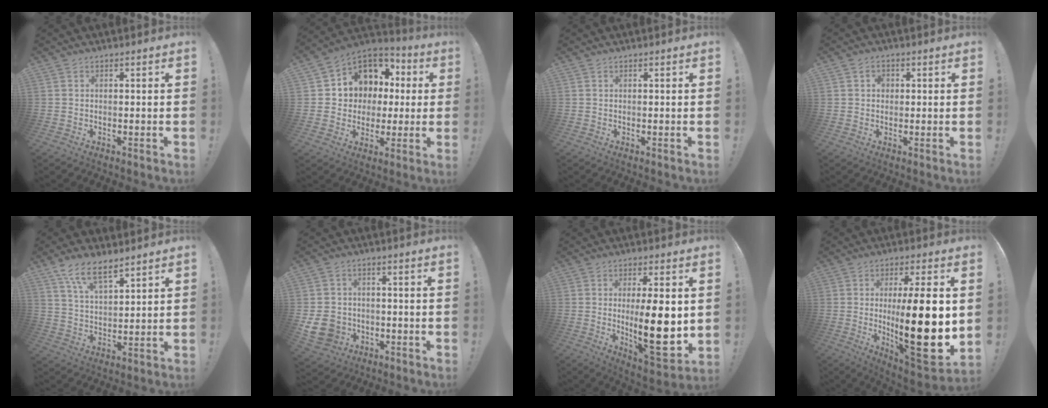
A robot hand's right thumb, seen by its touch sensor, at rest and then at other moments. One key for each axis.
{"total": 10.4, "fx": 2.6, "fy": 9.6, "fz": 2.9, "tx": -0.044, "ty": -0.022, "tz": 0.068}
{"total": 0.0}
{"total": 2.3, "fx": 0.3, "fy": 2.1, "fz": 0.9, "tx": -0.003, "ty": 0.000, "tz": 0.002}
{"total": 9.7, "fx": 7.1, "fy": 3.6, "fz": 5.5, "tx": -0.107, "ty": -0.034, "tz": 0.136}
{"total": 10.0, "fx": -2.9, "fy": 8.4, "fz": 4.6, "tx": -0.091, "ty": 0.013, "tz": -0.052}
{"total": 17.5, "fx": 0.2, "fy": 5.1, "fz": 16.8, "tx": -0.253, "ty": -0.028, "tz": 0.004}
{"total": 23.6, "fx": -0.1, "fy": 5.6, "fz": 23.0, "tx": -0.376, "ty": -0.028, "tz": 0.003}